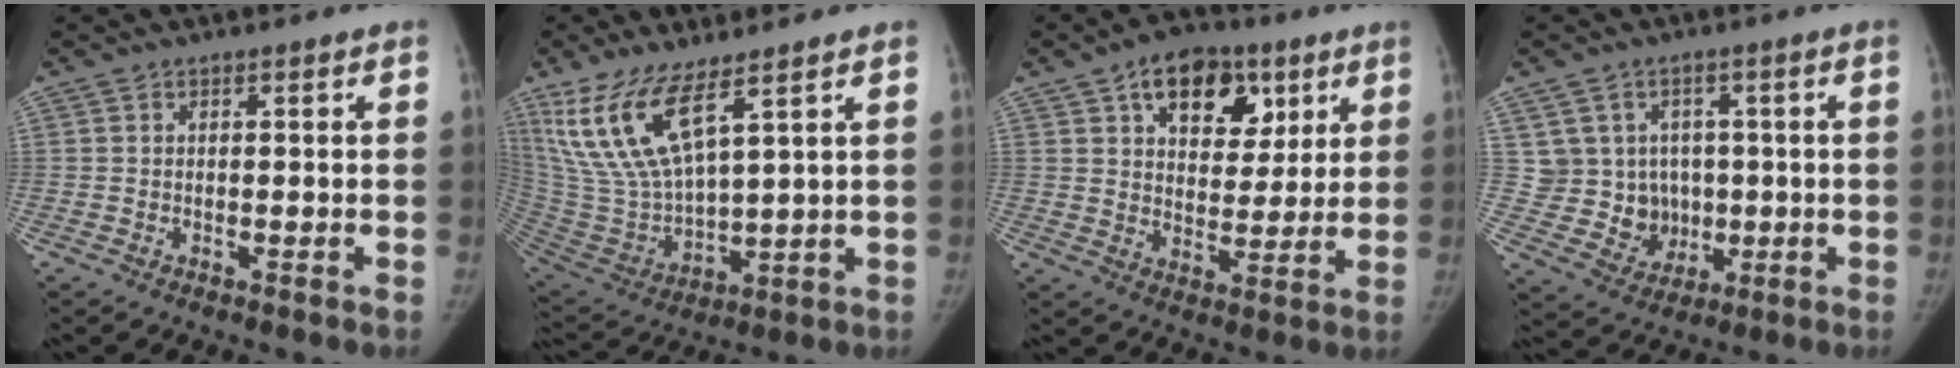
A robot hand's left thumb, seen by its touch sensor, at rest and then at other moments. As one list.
[{"total": 15.2, "force": [9.1, 5.0, 11.1], "torque": [-0.232, -0.041, 0.201]}, {"total": 14.5, "force": [6.9, 9.3, 8.8], "torque": [-0.085, -0.016, 0.107]}, {"total": 8.9, "force": [1.0, 8.6, 2.3], "torque": [0.006, 0.005, 0.032]}]